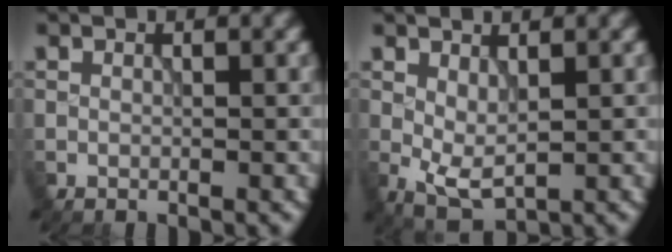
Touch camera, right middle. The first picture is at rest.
{"total": 2.9, "force": [0.5, 1.3, 2.5], "torque": [-0.055, -0.006, 0.012]}